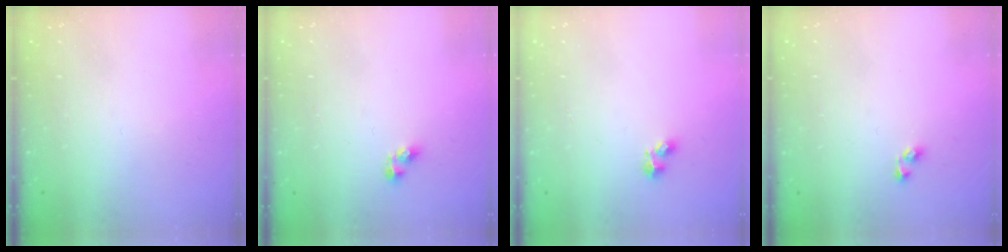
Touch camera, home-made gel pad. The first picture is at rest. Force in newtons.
{"total": 3.9, "press": 3.8, "slide": 0.4}
{"total": 3.8, "press": 3.8, "slide": 0.7}
{"total": 2.9, "press": 2.9, "slide": 0.2}